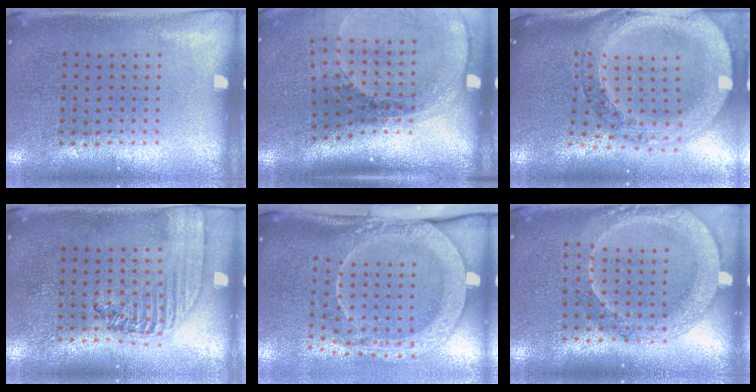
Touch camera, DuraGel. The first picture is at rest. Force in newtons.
{"total": 1.9, "press": 1.6, "slide": 1.0}
{"total": 3.8, "press": 3.0, "slide": 2.3}
{"total": 1.5, "press": 1.4, "slide": 0.5}
{"total": 2.9, "press": 2.1, "slide": 2.0}
{"total": 2.0, "press": 1.9, "slide": 0.6}